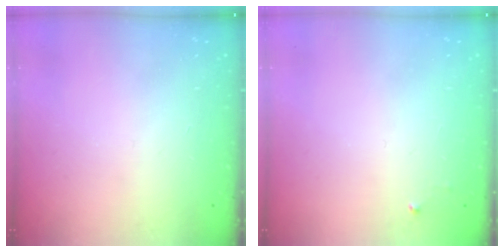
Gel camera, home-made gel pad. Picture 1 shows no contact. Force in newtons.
{"total": 2.5, "press": 2.5, "slide": 0.4}